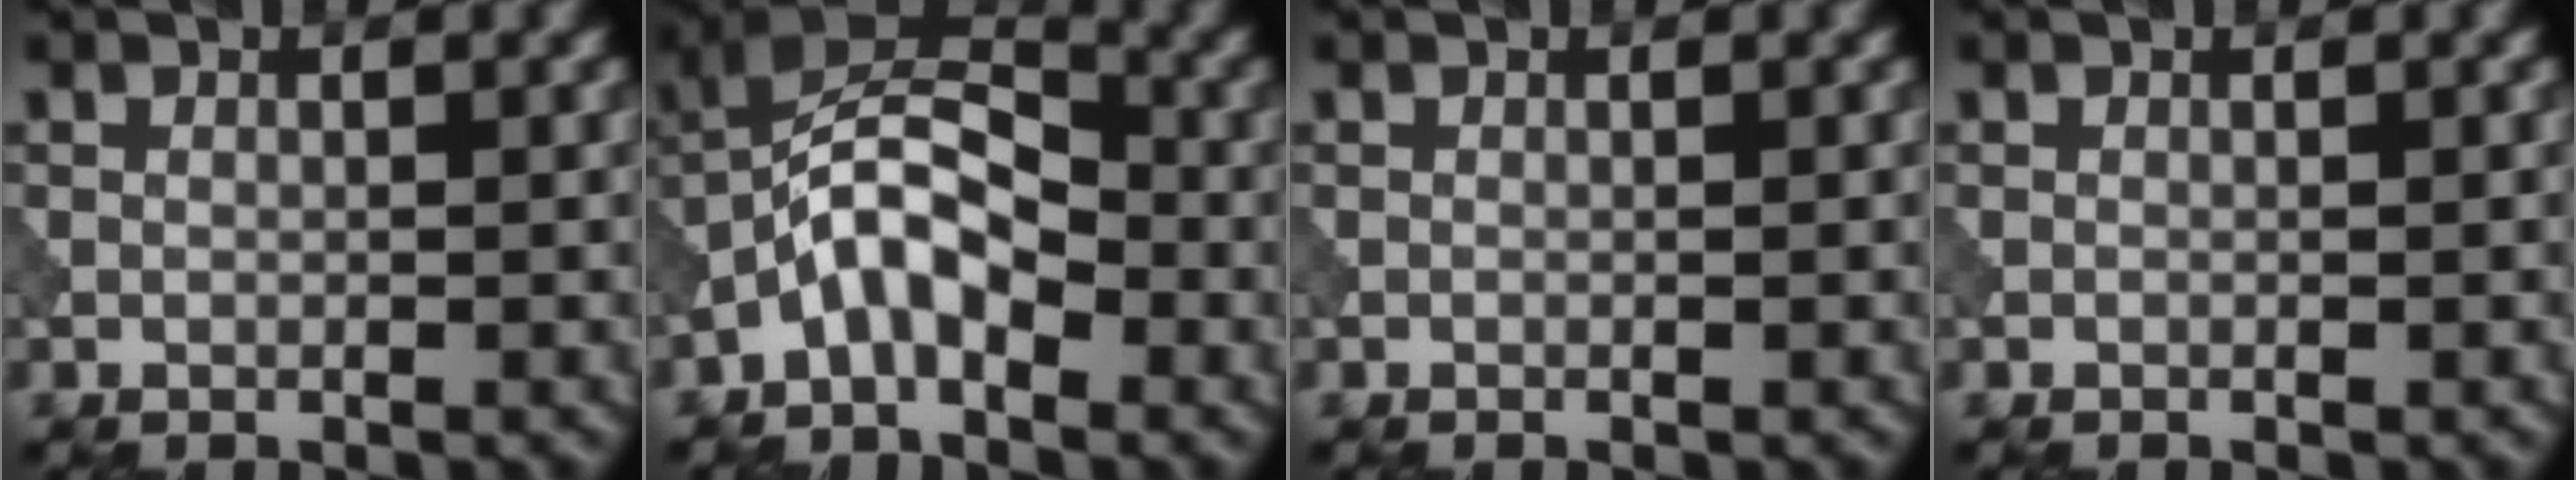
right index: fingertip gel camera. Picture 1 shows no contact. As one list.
[{"total": 6.0, "force": [-2.7, 3.0, 4.5], "torque": [-0.086, 0.019, -0.060]}, {"total": 0.0}, {"total": 0.0}]